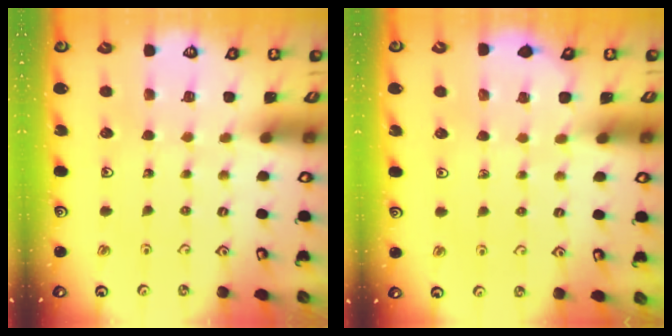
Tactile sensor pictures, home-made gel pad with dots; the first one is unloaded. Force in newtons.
{"total": 1.4, "press": 1.4, "slide": 0.1}